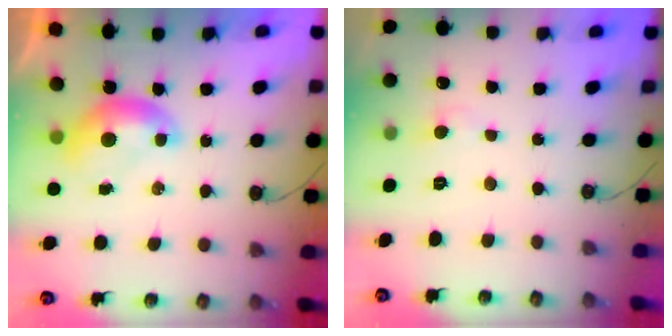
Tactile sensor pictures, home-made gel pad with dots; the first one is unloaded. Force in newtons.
{"total": 0.5, "press": 0.2, "slide": 0.5}